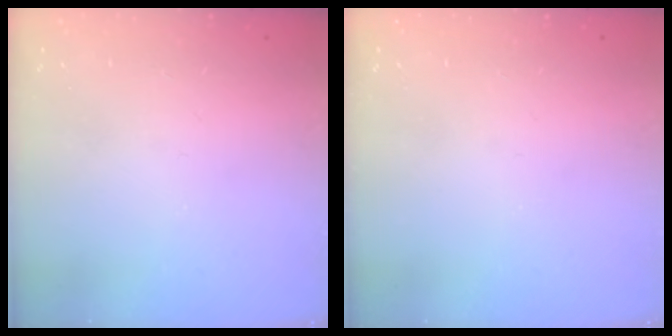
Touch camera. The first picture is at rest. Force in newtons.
{"total": 0.0}